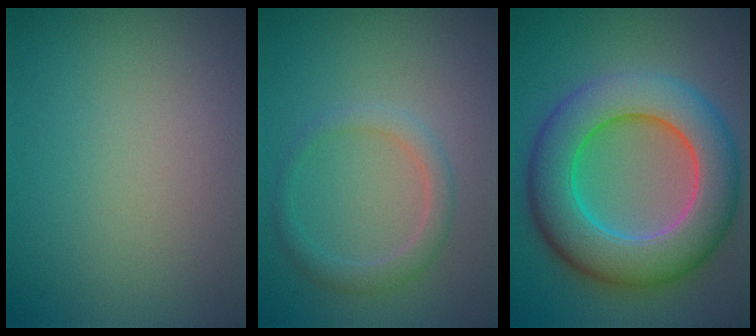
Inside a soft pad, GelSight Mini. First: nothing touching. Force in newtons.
{"total": 2.0, "press": 2.0, "slide": 0.0}
{"total": 10.4, "press": 10.3, "slide": 0.7}